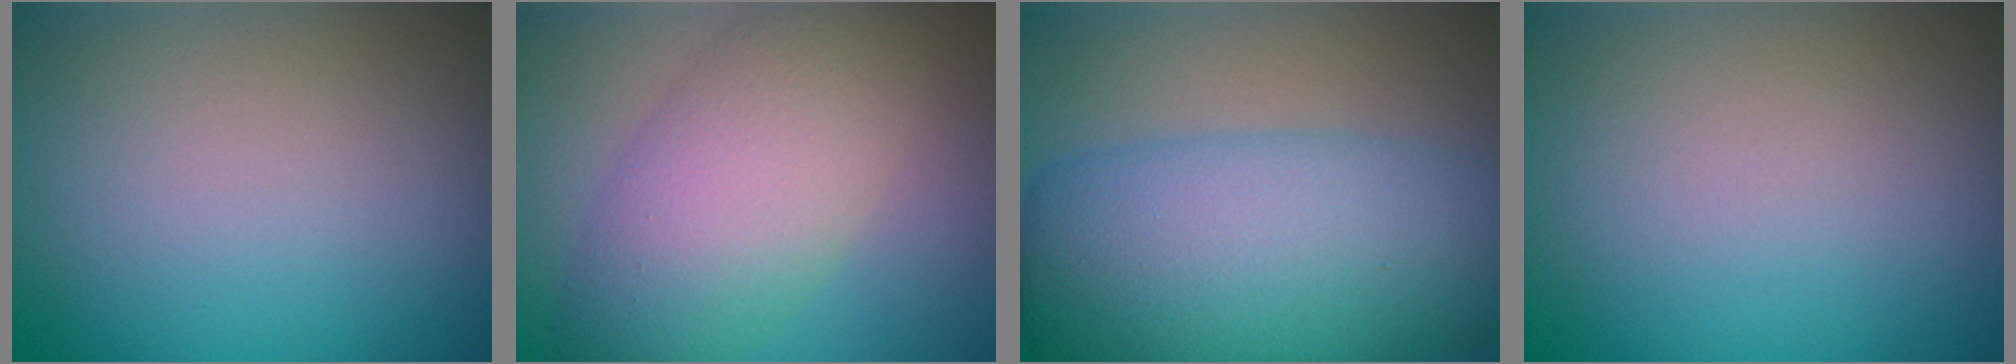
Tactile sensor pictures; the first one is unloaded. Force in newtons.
{"total": 7.1, "press": 7.1, "slide": 0.4}
{"total": 10.2, "press": 10.2, "slide": 0.3}
{"total": 0.0}